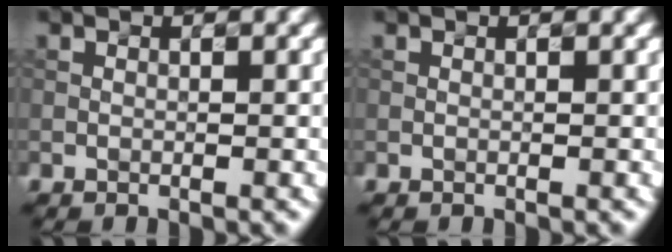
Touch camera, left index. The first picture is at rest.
{"total": 0.0}